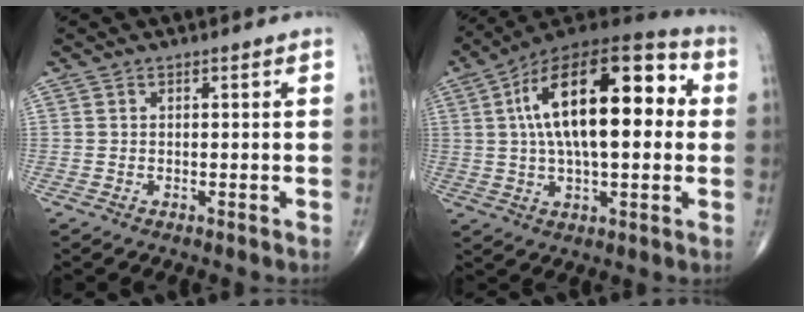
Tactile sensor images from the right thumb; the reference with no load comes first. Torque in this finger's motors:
{"motor_torque": [0.81, 4.20, 2.37, 0.40, 0.72]}